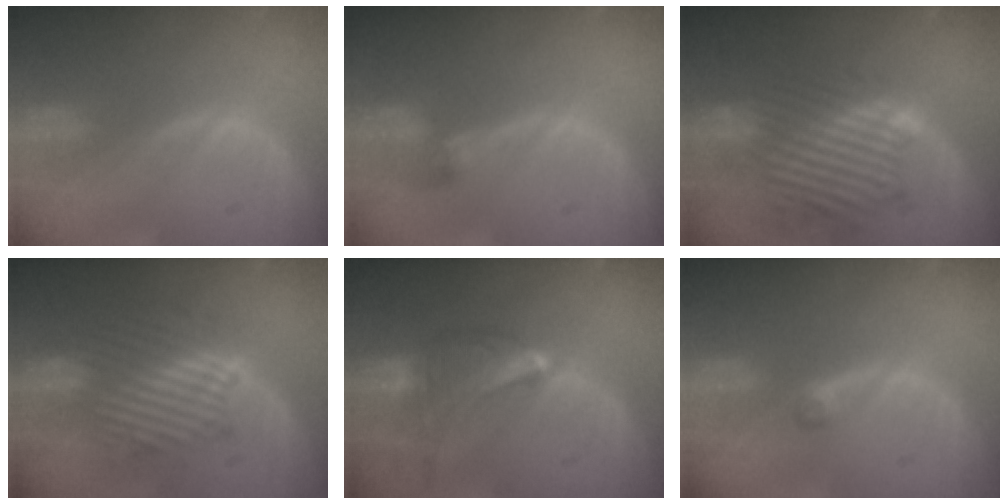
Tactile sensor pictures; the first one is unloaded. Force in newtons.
{"total": 2.8, "press": 2.6, "slide": 1.1}
{"total": 10.8, "press": 10.1, "slide": 4.0}
{"total": 9.0, "press": 8.9, "slide": 1.2}
{"total": 9.5, "press": 8.4, "slide": 4.3}
{"total": 1.5, "press": 1.2, "slide": 0.8}